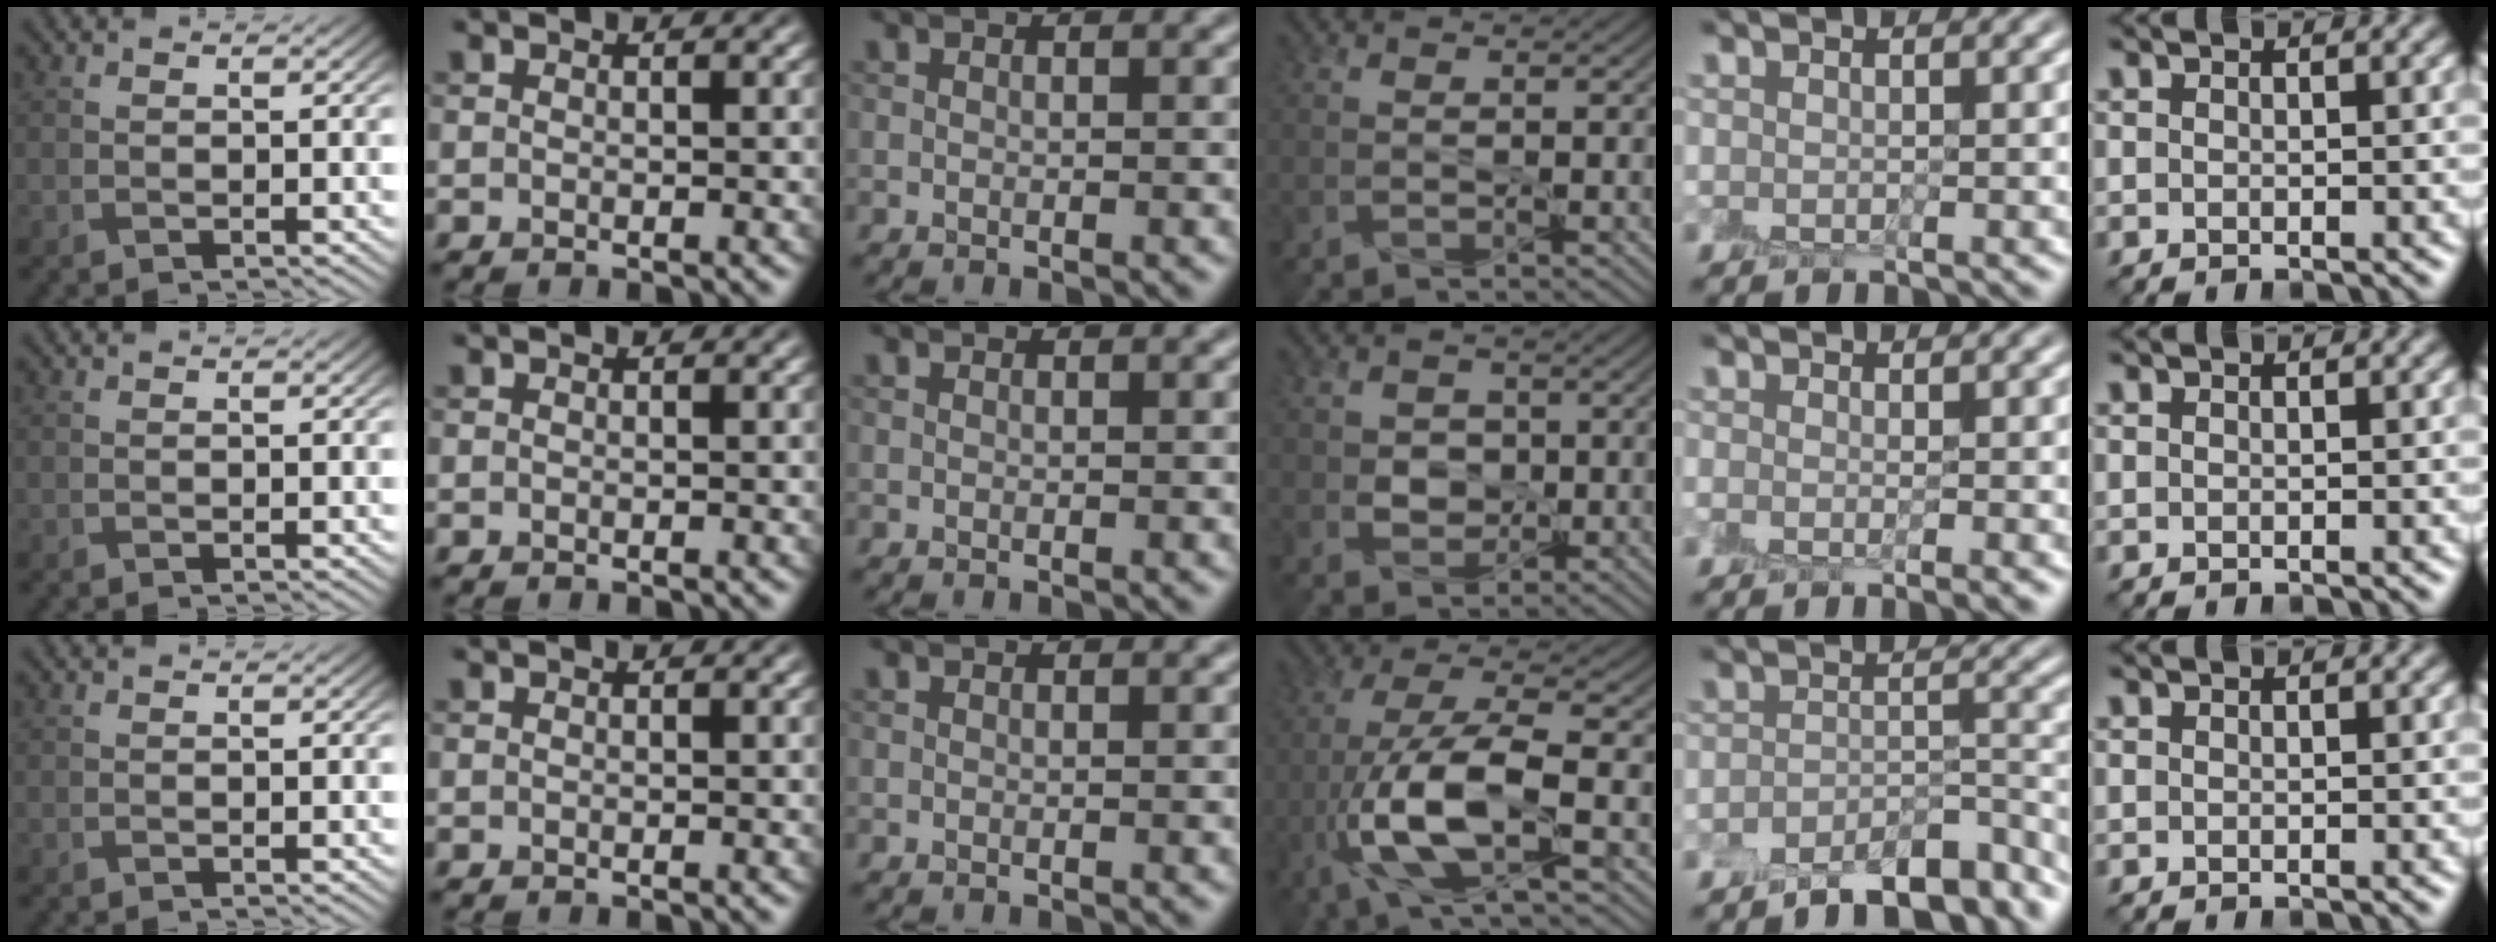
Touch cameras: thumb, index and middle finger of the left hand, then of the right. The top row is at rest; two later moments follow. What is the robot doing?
{"motion": "peel", "object": "small bumper sticker"}